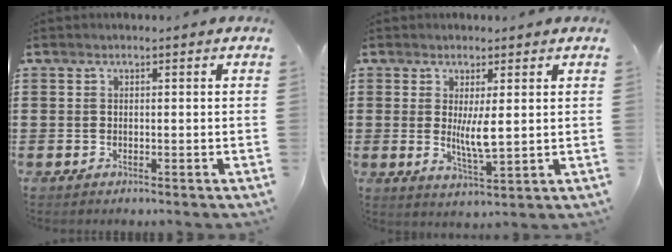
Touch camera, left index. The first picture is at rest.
{"total": 5.4, "force": [0.8, 1.2, 5.2], "torque": [-0.098, -0.007, 0.009]}